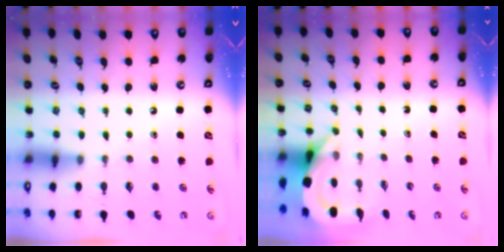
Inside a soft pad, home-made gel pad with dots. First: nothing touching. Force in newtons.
{"total": 3.8, "press": 3.8, "slide": 0.2}